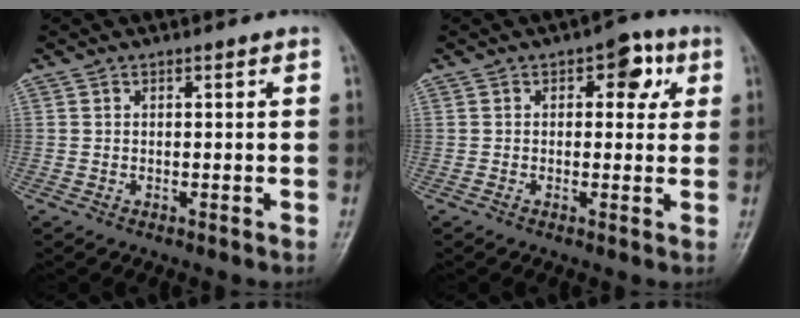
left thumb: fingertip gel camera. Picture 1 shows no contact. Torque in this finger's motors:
{"motor_torque": [0.35, 0.17, 0.19, -0.51, 0.01]}